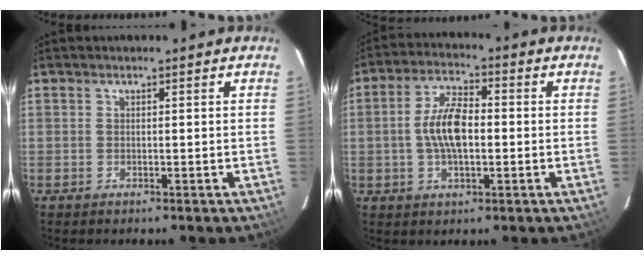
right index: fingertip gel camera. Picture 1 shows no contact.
{"total": 8.6, "force": [-0.7, 3.9, 7.7], "torque": [-0.150, 0.011, -0.014]}